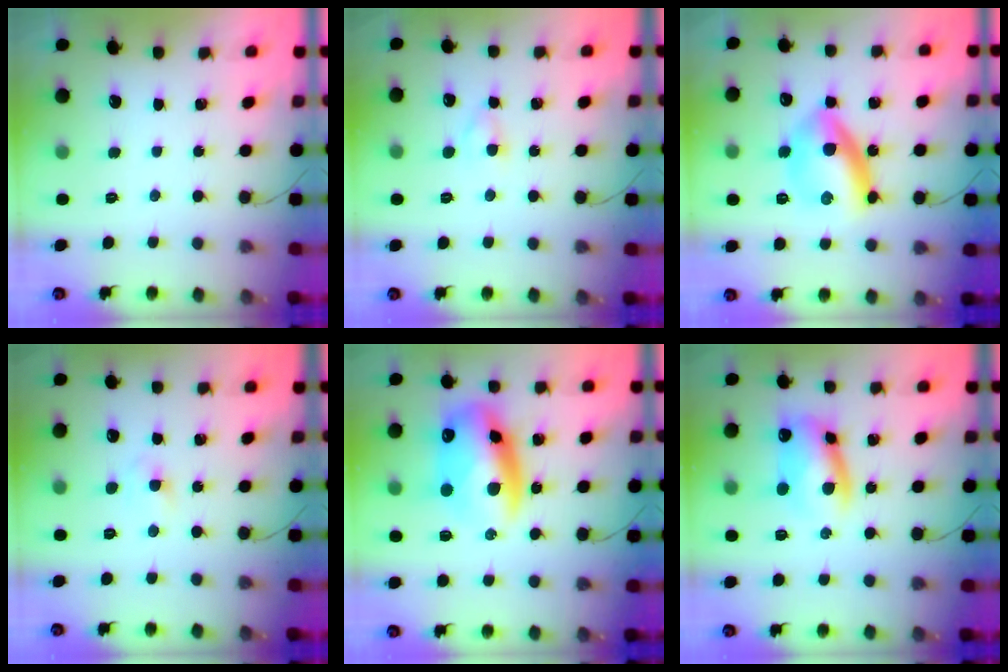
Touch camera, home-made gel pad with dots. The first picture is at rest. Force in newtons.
{"total": 2.6, "press": 2.5, "slide": 0.9}
{"total": 13.6, "press": 13.6, "slide": 0.7}
{"total": 3.5, "press": 3.3, "slide": 1.1}
{"total": 15.9, "press": 15.4, "slide": 4.0}
{"total": 9.2, "press": 9.1, "slide": 1.3}